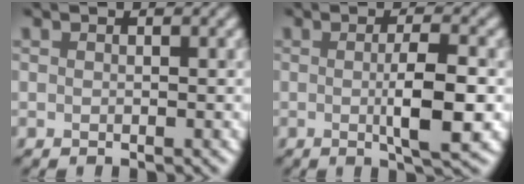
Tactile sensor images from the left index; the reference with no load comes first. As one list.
[{"total": 4.9, "force": [-0.4, 1.0, 4.8], "torque": [-0.075, -0.003, -0.006]}]